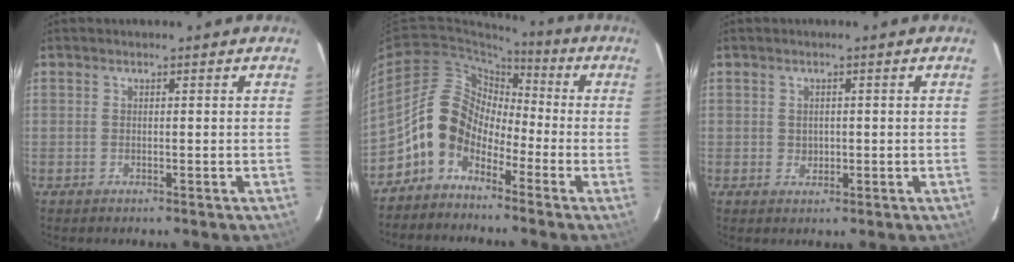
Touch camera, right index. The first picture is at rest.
{"total": 10.0, "force": [-4.9, 7.4, 4.5], "torque": [-0.082, 0.028, -0.104]}
{"total": 1.7, "force": [0.0, 1.6, 0.6], "torque": [-0.006, 0.002, 0.002]}